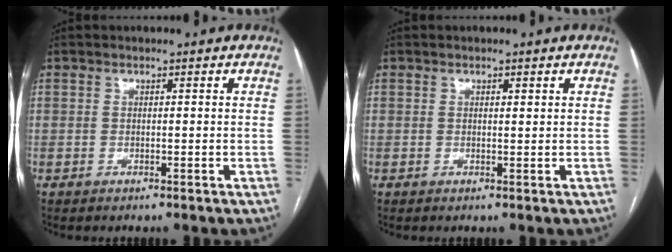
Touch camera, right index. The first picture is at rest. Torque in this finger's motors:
{"motor_torque": [0.12, 0.28, 0.00, 0.00]}